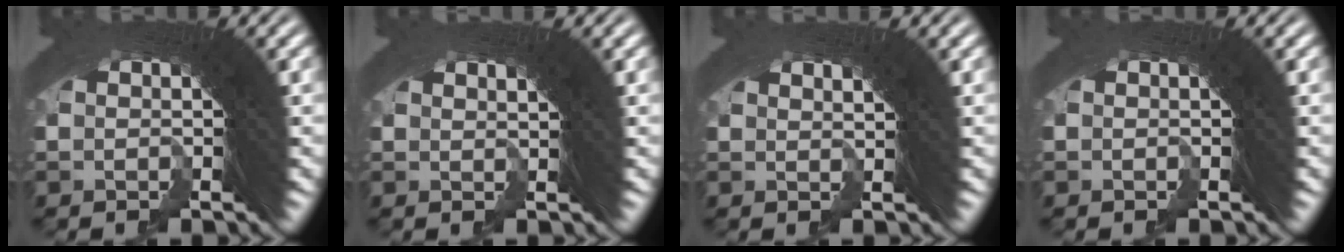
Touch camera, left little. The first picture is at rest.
{"total": 2.3, "force": [1.8, -1.0, 1.0], "torque": [0.002, 0.012, 0.031]}
{"total": 2.6, "force": [2.1, -1.1, 1.1], "torque": [-0.001, 0.011, 0.037]}
{"total": 0.0}